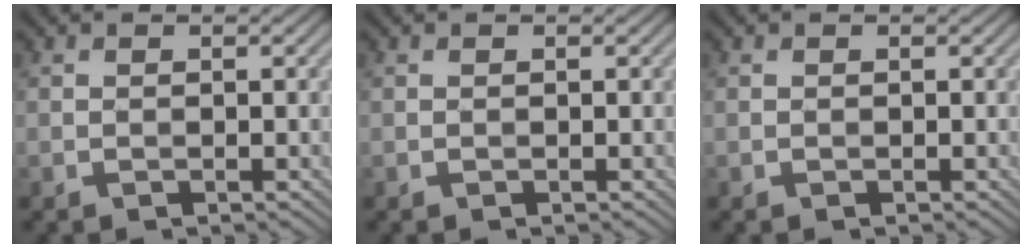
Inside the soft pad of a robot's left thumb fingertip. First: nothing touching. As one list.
[{"total": 0.0}, {"total": 0.0}]